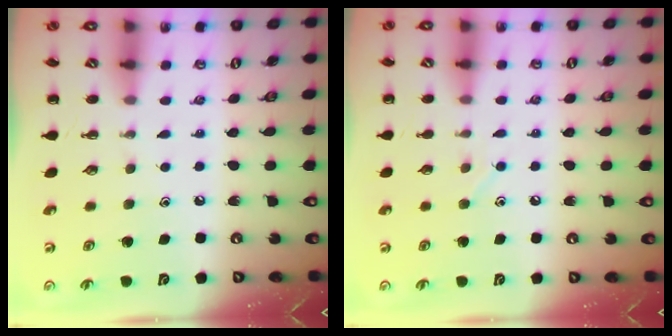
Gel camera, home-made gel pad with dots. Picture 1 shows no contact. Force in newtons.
{"total": 5.5, "press": 5.3, "slide": 1.4}